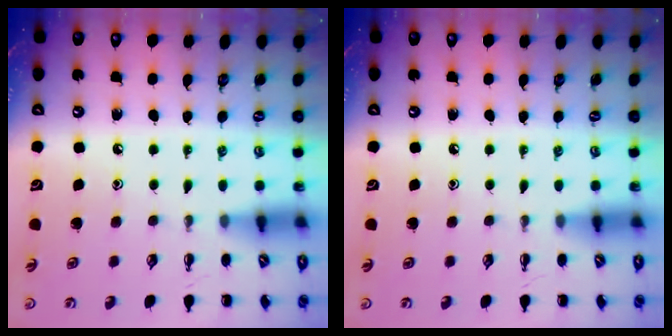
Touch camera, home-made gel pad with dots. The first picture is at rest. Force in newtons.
{"total": 0.0}